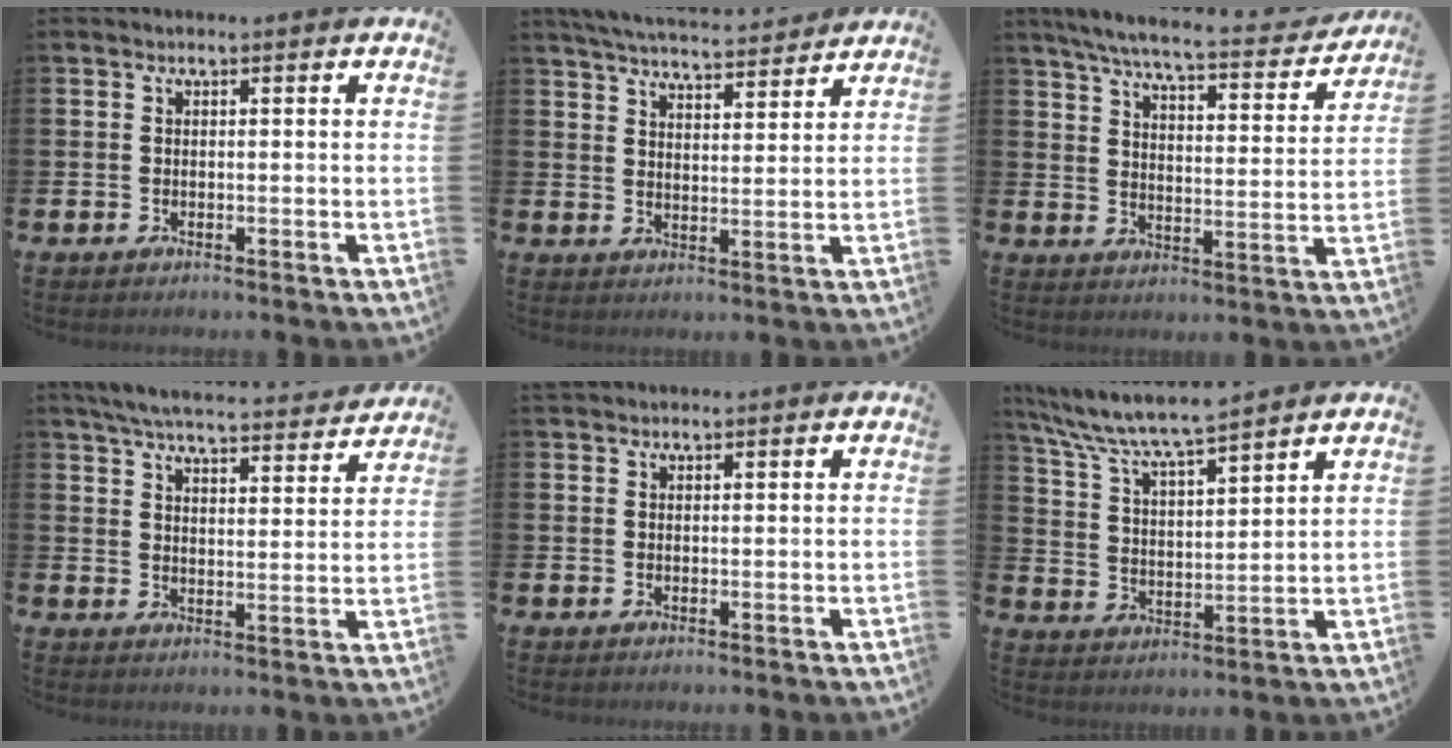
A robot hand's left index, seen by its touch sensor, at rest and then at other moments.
{"total": 5.5, "force": [5.4, 0.4, 0.8], "torque": [-0.033, -0.034, 0.096]}
{"total": 6.5, "force": [5.9, 0.7, 2.8], "torque": [-0.075, -0.043, 0.094]}
{"total": 6.2, "force": [6.0, 0.6, 1.6], "torque": [-0.051, -0.041, 0.105]}
{"total": 1.0, "force": [0.9, 0.2, -0.1], "torque": [0.016, -0.005, 0.015]}
{"total": 7.5, "force": [7.0, 0.7, 2.7], "torque": [-0.078, -0.044, 0.119]}